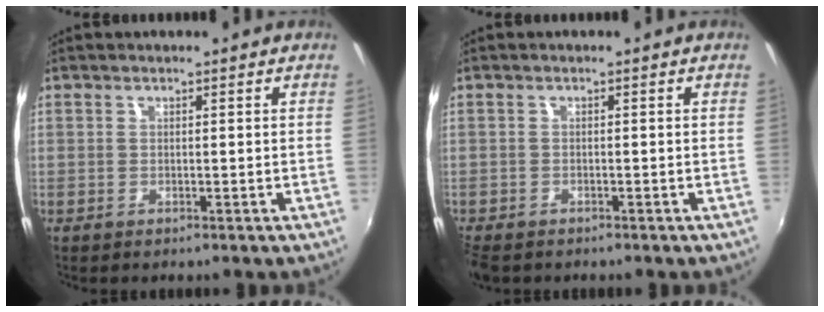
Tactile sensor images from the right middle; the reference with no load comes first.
{"total": 3.7, "force": [-3.0, 1.5, 1.5], "torque": [-0.043, -0.018, -0.057]}